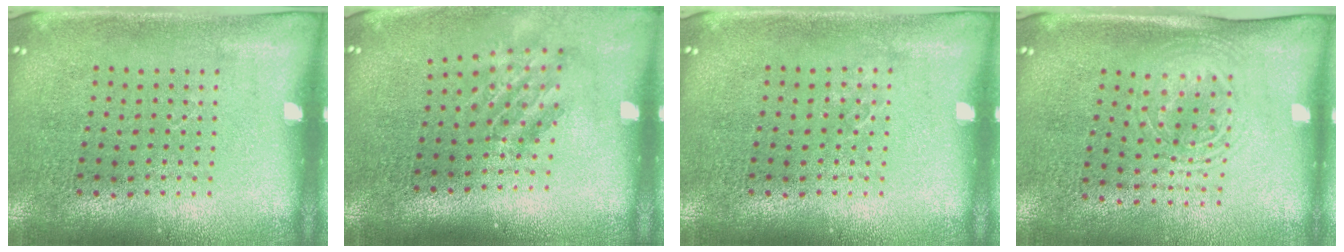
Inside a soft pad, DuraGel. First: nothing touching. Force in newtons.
{"total": 1.8, "press": 1.2, "slide": 1.3}
{"total": 0.6, "press": 0.6, "slide": 0.1}
{"total": 1.6, "press": 1.4, "slide": 0.9}